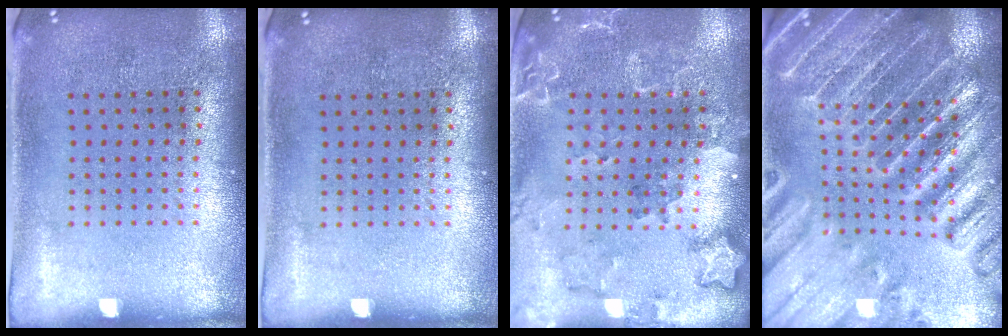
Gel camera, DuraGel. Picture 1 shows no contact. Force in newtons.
{"total": 0.0}
{"total": 2.0, "press": 1.9, "slide": 0.5}
{"total": 4.4, "press": 4.0, "slide": 1.7}